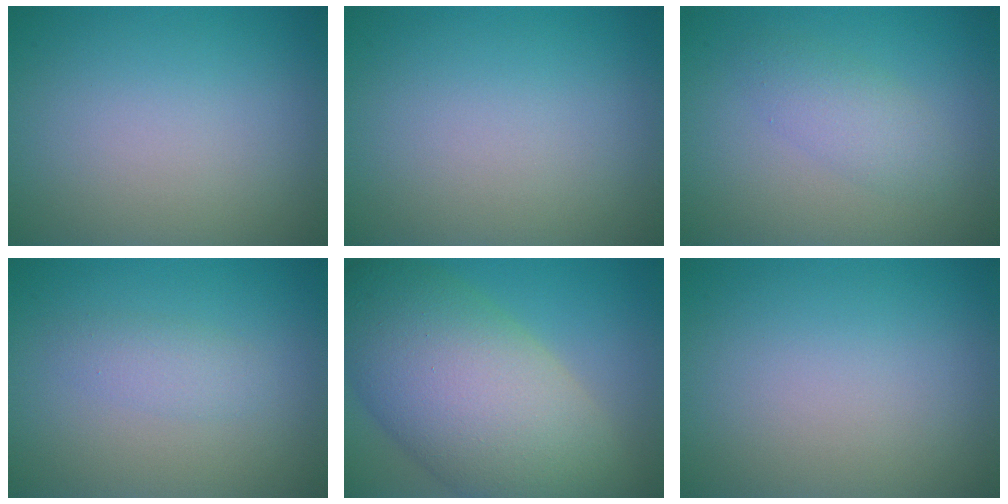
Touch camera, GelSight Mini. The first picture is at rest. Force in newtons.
{"total": 0.0}
{"total": 2.4, "press": 2.4, "slide": 0.1}
{"total": 1.6, "press": 1.6, "slide": 0.0}
{"total": 13.8, "press": 13.8, "slide": 0.4}
{"total": 0.0}